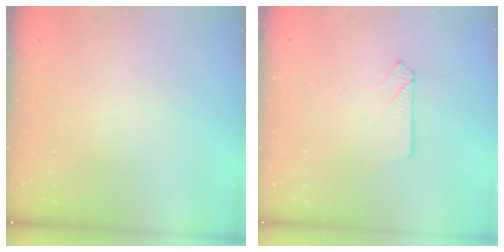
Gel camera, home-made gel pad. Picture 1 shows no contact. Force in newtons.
{"total": 3.0, "press": 3.0, "slide": 0.4}